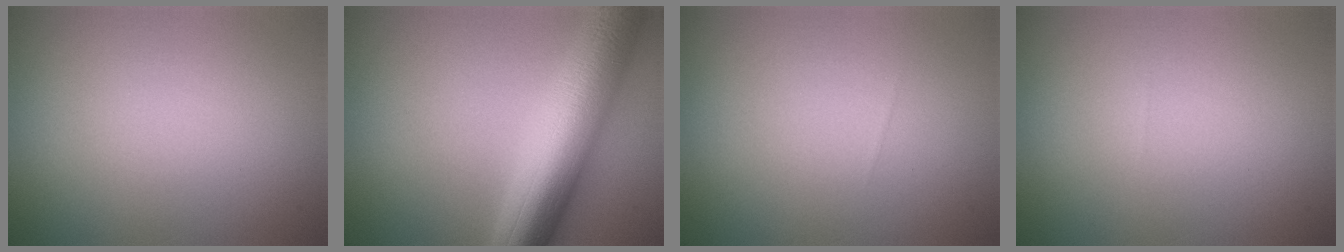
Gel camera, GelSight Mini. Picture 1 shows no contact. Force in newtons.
{"total": 10.2, "press": 10.2, "slide": 0.0}
{"total": 0.0}
{"total": 0.0}